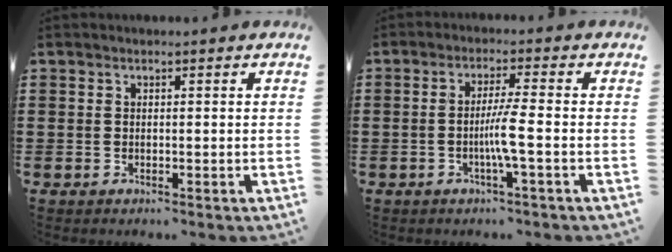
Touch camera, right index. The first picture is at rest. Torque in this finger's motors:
{"motor_torque": [1.36, 0.33, 0.34, 0.11]}